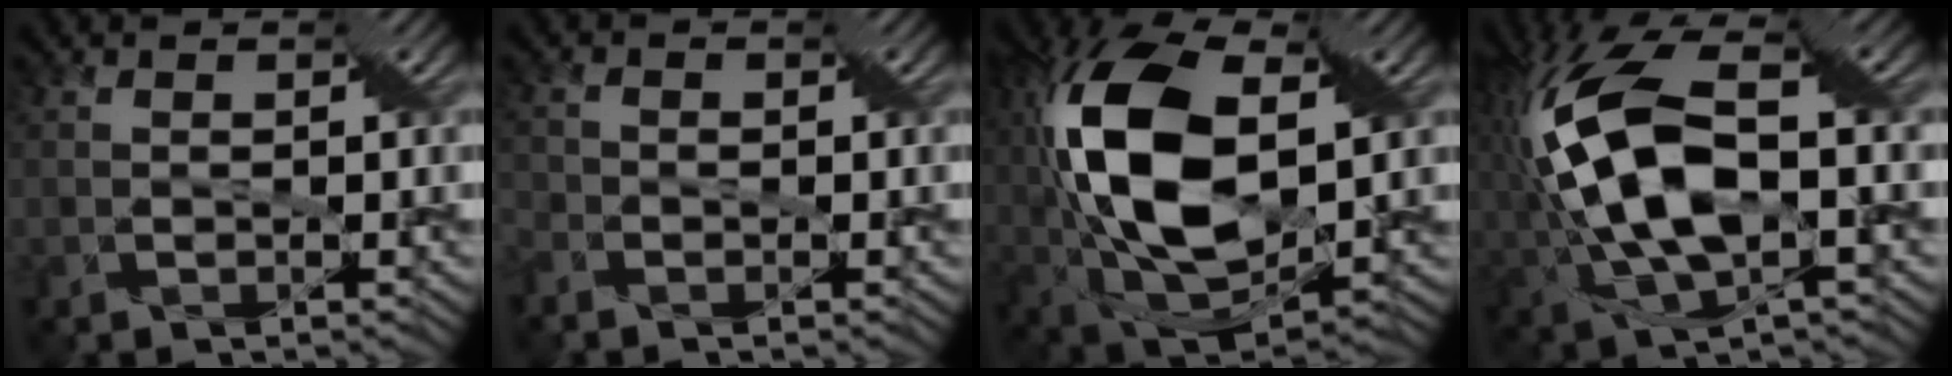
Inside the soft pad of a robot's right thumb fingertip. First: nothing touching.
{"total": 2.7, "force": [-1.9, 1.2, 1.4], "torque": [-0.027, -0.005, -0.040]}
{"total": 17.3, "force": [2.5, 8.8, 14.7], "torque": [-0.316, 0.014, 0.037]}
{"total": 15.5, "force": [1.1, 7.1, 13.8], "torque": [-0.322, 0.002, 0.013]}